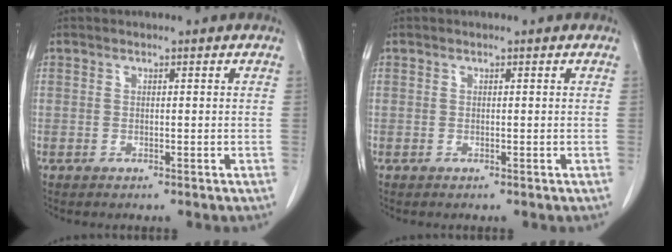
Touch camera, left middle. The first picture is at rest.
{"total": 0.0}